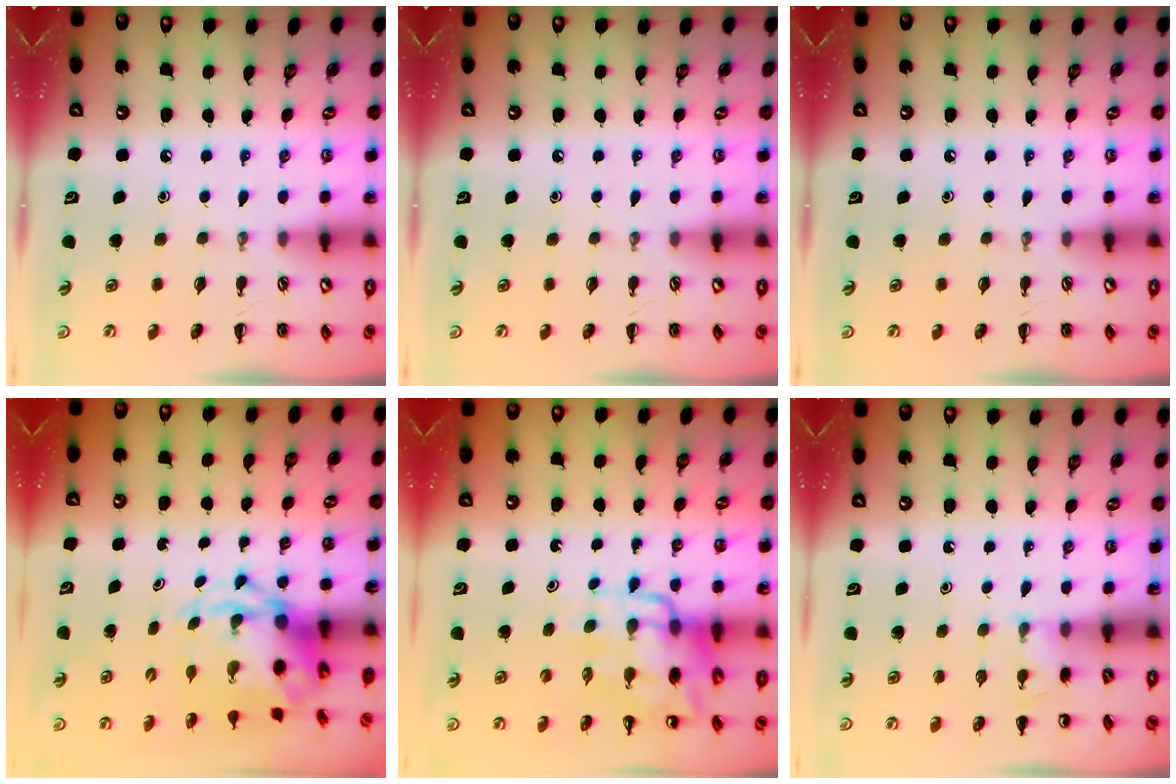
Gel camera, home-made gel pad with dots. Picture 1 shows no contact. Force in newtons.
{"total": 0.0}
{"total": 0.0}
{"total": 4.6, "press": 4.5, "slide": 1.1}
{"total": 13.0, "press": 12.5, "slide": 3.7}
{"total": 5.2, "press": 5.0, "slide": 1.5}